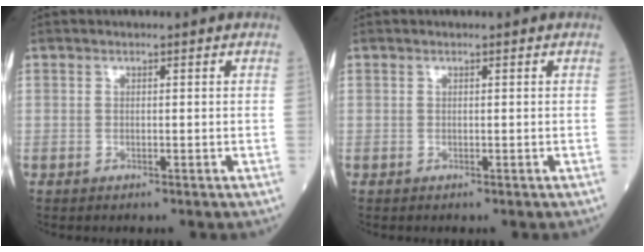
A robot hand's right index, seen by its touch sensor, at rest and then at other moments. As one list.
[{"total": 0.0}]